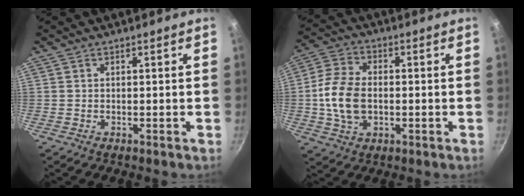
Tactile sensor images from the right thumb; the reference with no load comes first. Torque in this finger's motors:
{"motor_torque": [-0.23, 0.70, 0.28, 0.51, 0.10]}